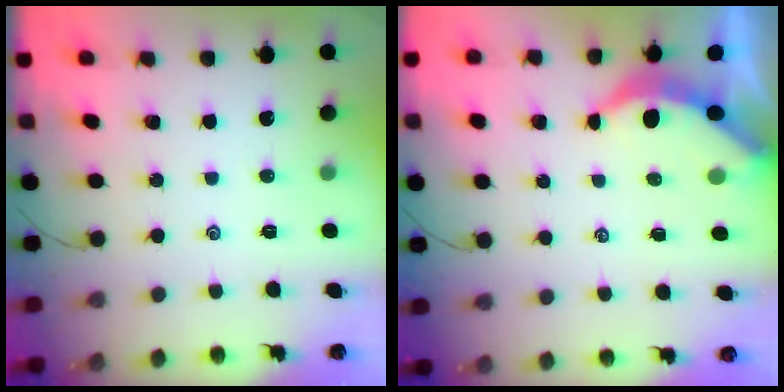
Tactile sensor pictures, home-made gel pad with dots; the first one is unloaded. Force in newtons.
{"total": 3.7, "press": 3.7, "slide": 0.4}